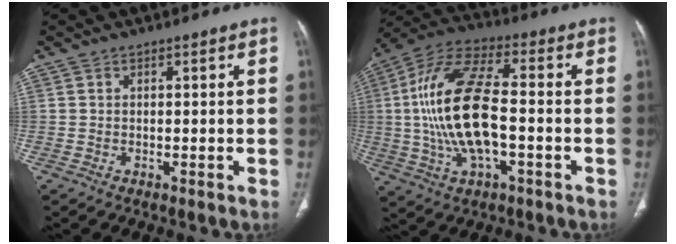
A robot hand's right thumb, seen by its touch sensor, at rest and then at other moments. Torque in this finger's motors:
{"motor_torque": [1.36, 3.56, 2.50, -0.21, 0.75]}